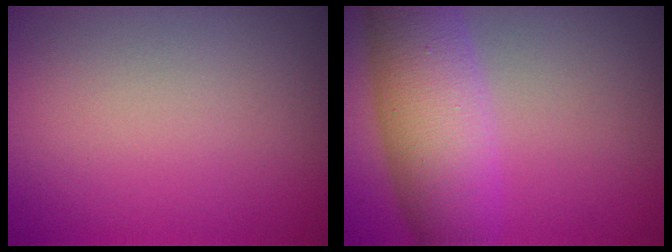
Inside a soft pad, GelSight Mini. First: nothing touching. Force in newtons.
{"total": 7.4, "press": 7.4, "slide": 0.2}